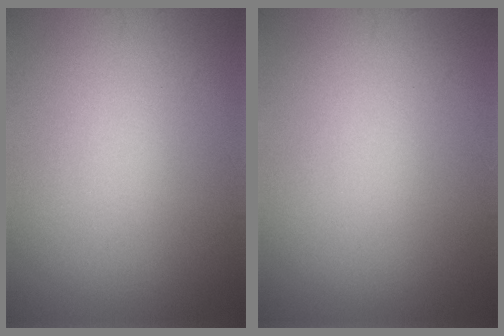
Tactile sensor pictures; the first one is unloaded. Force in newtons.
{"total": 0.0}